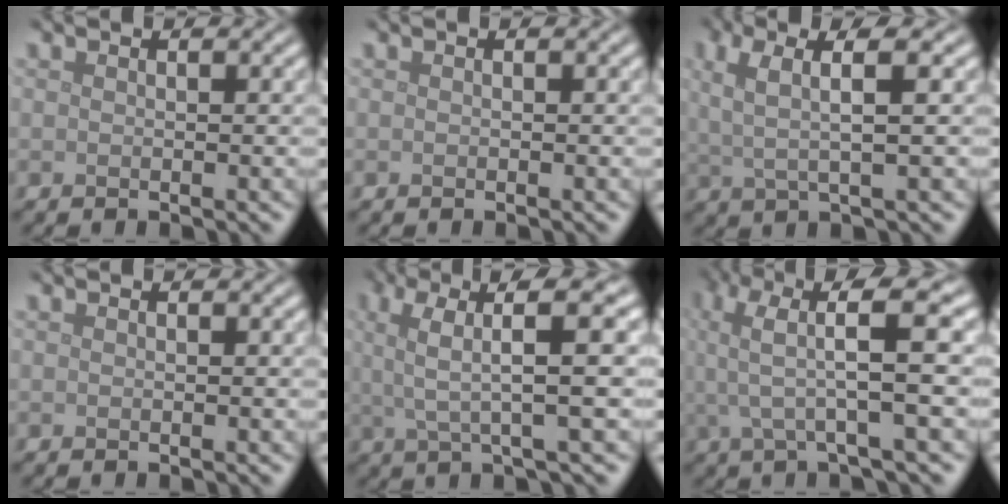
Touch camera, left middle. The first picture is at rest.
{"total": 0.0}
{"total": 4.5, "force": [1.6, 1.0, 4.1], "torque": [-0.085, 0.006, 0.031]}
{"total": 0.0}
{"total": 7.2, "force": [2.0, 1.7, 6.7], "torque": [-0.107, 0.017, 0.029]}
{"total": 6.8, "force": [1.4, 1.4, 6.5], "torque": [-0.117, 0.013, 0.018]}